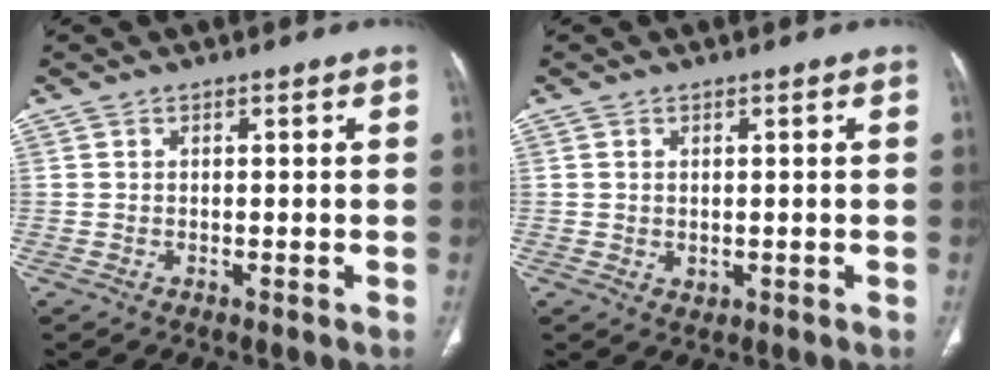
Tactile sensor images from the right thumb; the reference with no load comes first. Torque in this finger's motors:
{"motor_torque": [-0.60, -0.23, -0.40, 0.00, 0.05]}